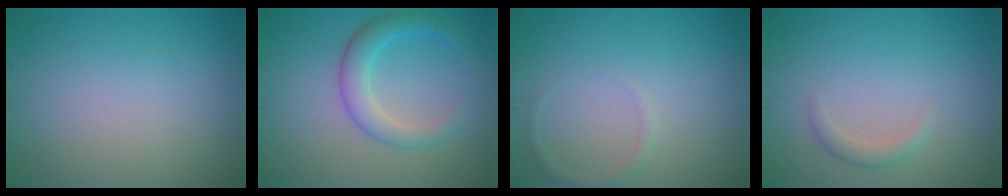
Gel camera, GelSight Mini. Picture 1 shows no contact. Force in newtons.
{"total": 2.6, "press": 2.6, "slide": 0.2}
{"total": 0.8, "press": 0.8, "slide": 0.0}
{"total": 1.4, "press": 1.4, "slide": 0.1}